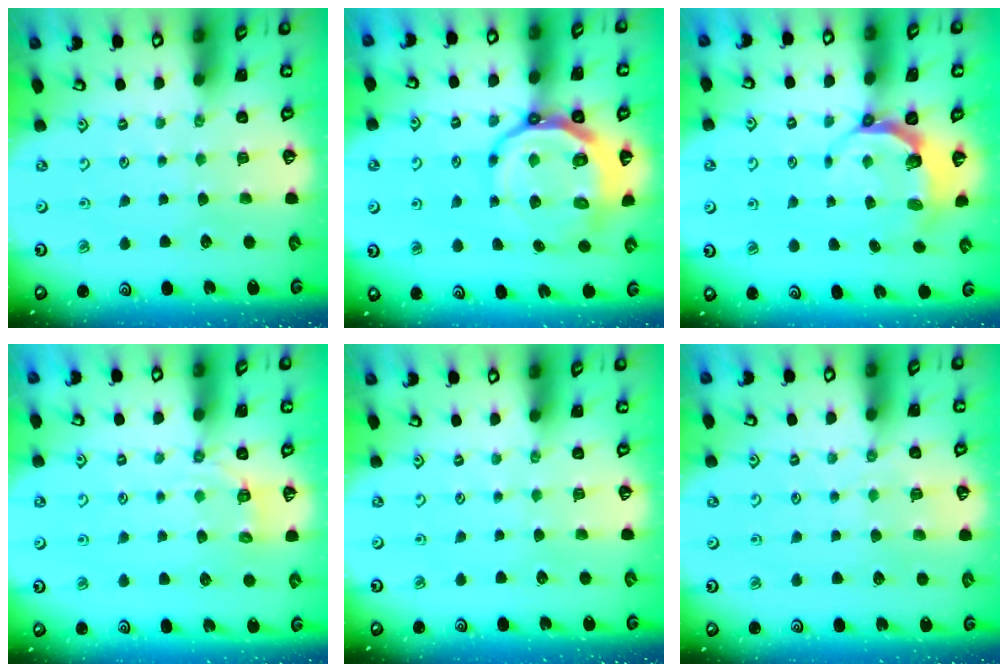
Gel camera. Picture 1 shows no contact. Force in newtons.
{"total": 14.3, "press": 13.9, "slide": 3.3}
{"total": 5.6, "press": 4.5, "slide": 3.3}
{"total": 3.7, "press": 3.0, "slide": 2.1}
{"total": 0.0}
{"total": 2.5, "press": 2.5, "slide": 0.4}